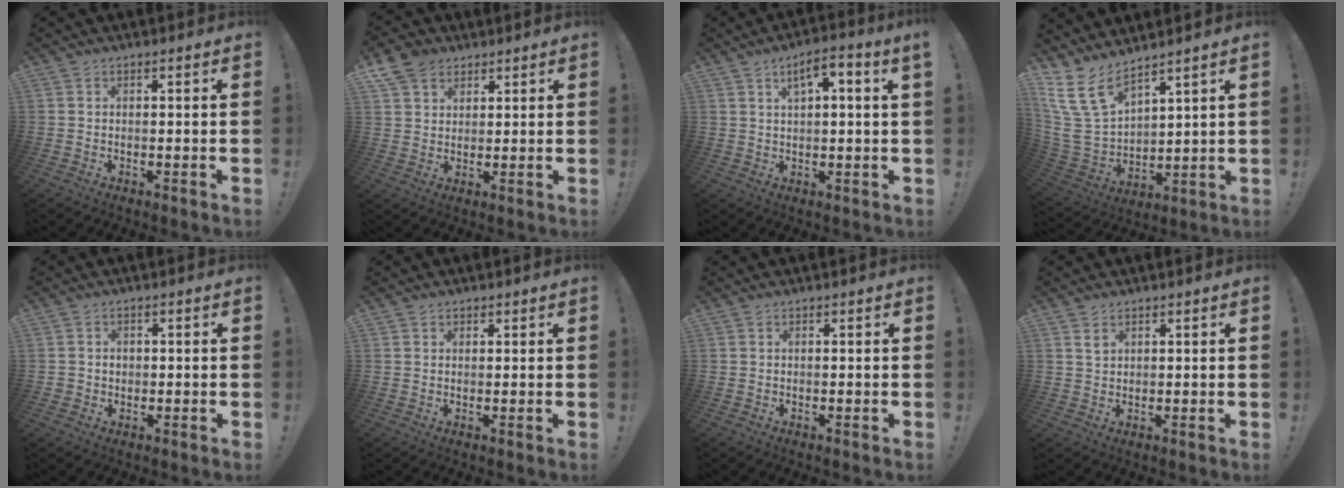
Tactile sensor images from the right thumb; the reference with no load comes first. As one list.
[{"total": 7.6, "force": [4.9, 5.3, 2.3], "torque": [-0.040, -0.023, 0.098]}, {"total": 5.0, "force": [2.1, 0.7, 4.5], "torque": [-0.064, -0.010, 0.029]}, {"total": 13.7, "force": [9.3, 6.8, 7.5], "torque": [-0.166, -0.066, 0.176]}, {"total": 2.1, "force": [-0.1, 2.0, 0.7], "torque": [-0.004, 0.000, -0.003]}, {"total": 0.9, "force": [0.7, 0.6, 0.0], "torque": [0.004, -0.002, 0.013]}, {"total": 0.0}, {"total": 1.8, "force": [1.2, 1.0, 0.9], "torque": [-0.005, -0.008, 0.020]}]